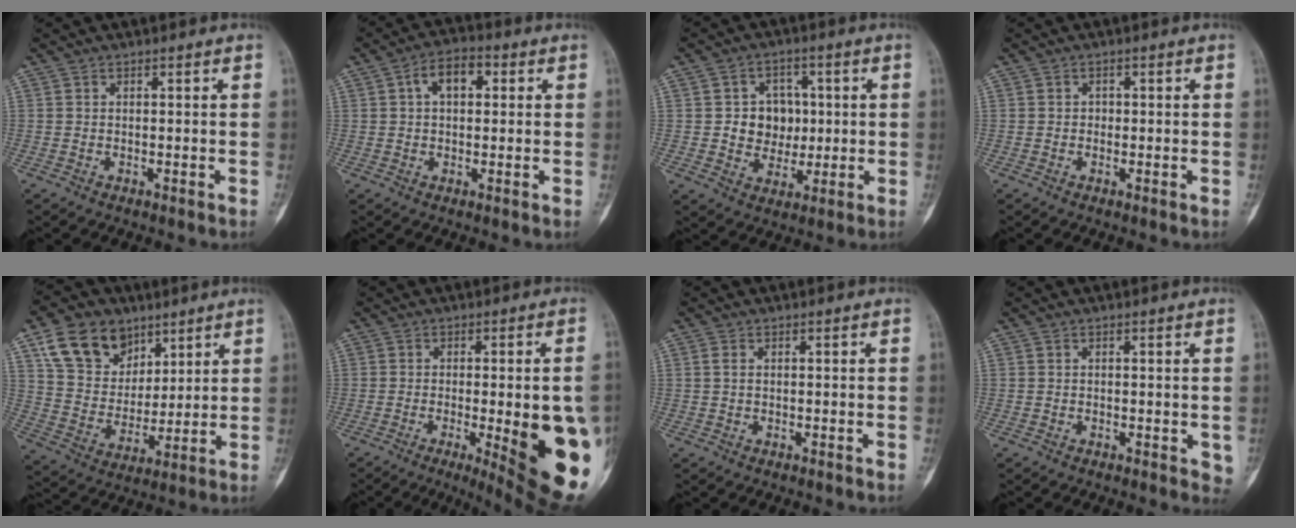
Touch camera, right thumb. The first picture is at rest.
{"total": 6.6, "force": [1.6, 3.9, 5.0], "torque": [-0.076, 0.016, 0.020]}
{"total": 8.4, "force": [0.7, 7.3, 4.1], "torque": [-0.017, 0.005, 0.014]}
{"total": 0.8, "force": [-0.1, 0.8, 0.2], "torque": [0.007, 0.004, -0.005]}
{"total": 15.0, "force": [8.4, 10.7, 6.2], "torque": [-0.082, -0.029, 0.162]}
{"total": 21.7, "force": [-5.3, 5.6, 20.3], "torque": [-0.193, -0.011, -0.046]}
{"total": 1.1, "force": [0.2, 0.7, 0.9], "torque": [-0.021, 0.001, 0.004]}
{"total": 1.7, "force": [0.0, 1.0, 1.4], "torque": [-0.008, -0.003, -0.001]}